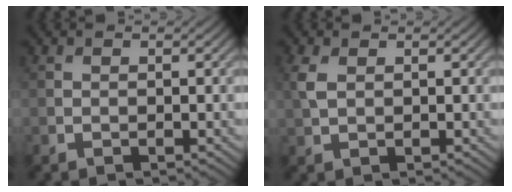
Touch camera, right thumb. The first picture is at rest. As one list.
[{"total": 2.4, "force": [0.7, 1.5, 1.8], "torque": [-0.055, 0.004, 0.016]}]